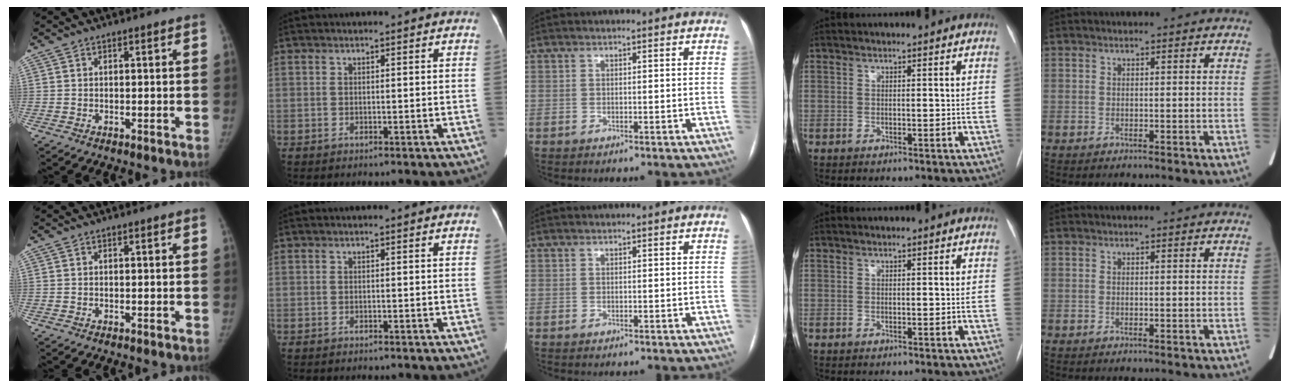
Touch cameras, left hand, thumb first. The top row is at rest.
{}